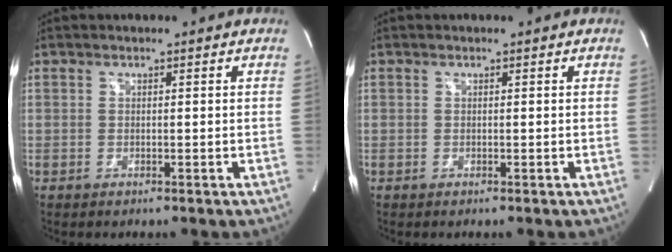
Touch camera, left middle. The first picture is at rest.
{"total": 0.0}